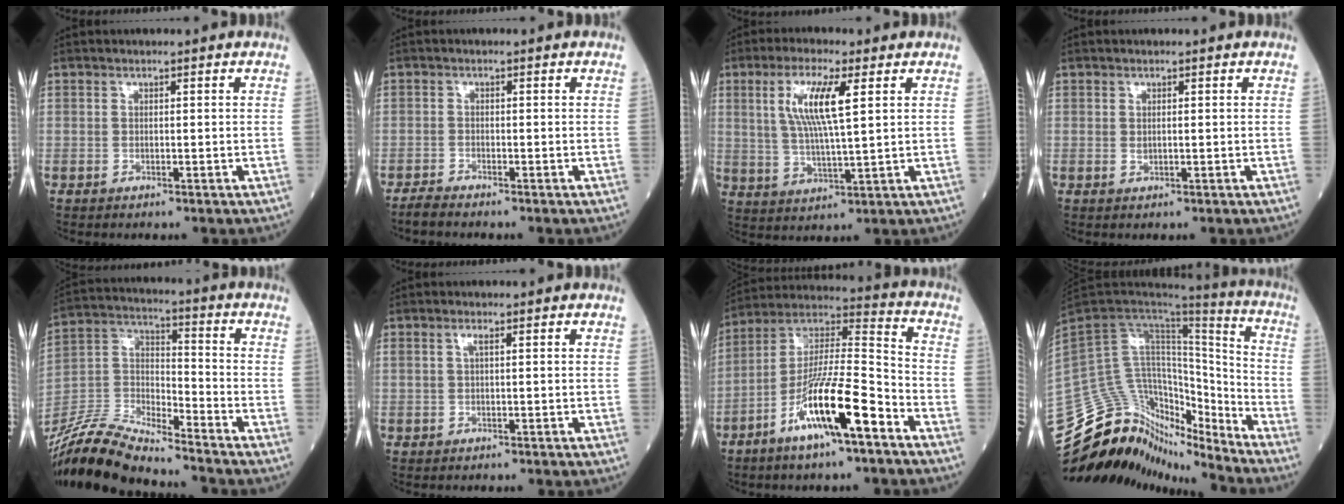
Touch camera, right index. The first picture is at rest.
{"total": 1.9, "force": [-1.9, 0.0, 0.5], "torque": [-0.018, -0.005, -0.038]}
{"total": 9.1, "force": [2.8, 1.1, 8.6], "torque": [-0.177, 0.005, 0.055]}
{"total": 0.7, "force": [-0.1, 0.3, 0.6], "torque": [-0.013, -0.001, 0.002]}
{"total": 15.3, "force": [-14.2, 1.2, 5.4], "torque": [-0.111, 0.009, -0.276]}
{"total": 1.1, "force": [0.1, 0.0, 1.1], "torque": [-0.023, 0.003, -0.001]}
{"total": 15.4, "force": [-7.8, 1.7, 13.1], "torque": [-0.248, -0.004, -0.141]}
{"total": 24.5, "force": [-21.6, 7.8, 8.6], "torque": [-0.199, 0.036, -0.357]}